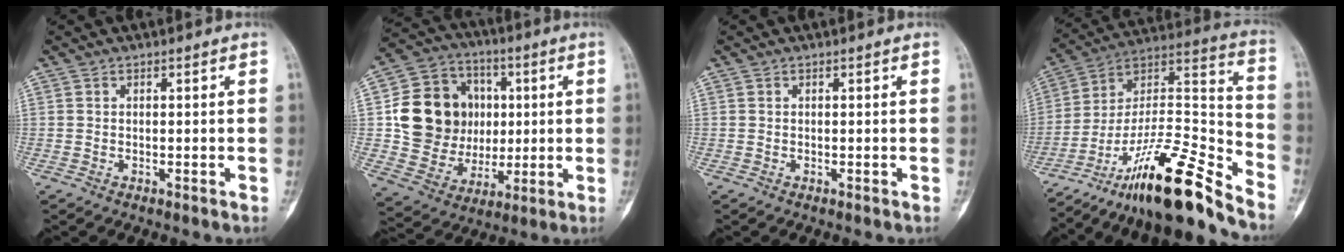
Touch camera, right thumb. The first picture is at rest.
{"total": 18.4, "force": [2.2, 15.7, 9.3], "torque": [-0.123, 0.014, 0.056]}
{"total": 0.0}
{"total": 23.3, "force": [-17.7, 3.7, 14.7], "torque": [-0.246, 0.101, -0.310]}